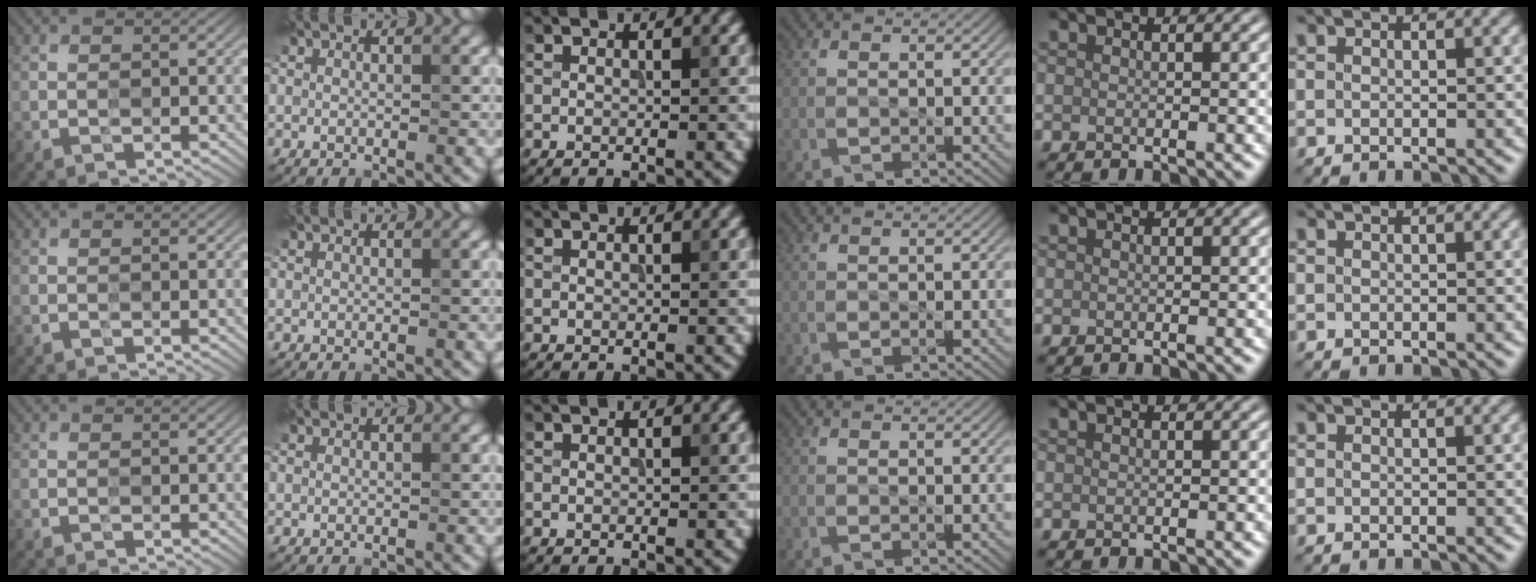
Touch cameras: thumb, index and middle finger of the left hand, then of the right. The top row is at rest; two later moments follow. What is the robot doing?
{"motion": "press", "object": "button"}